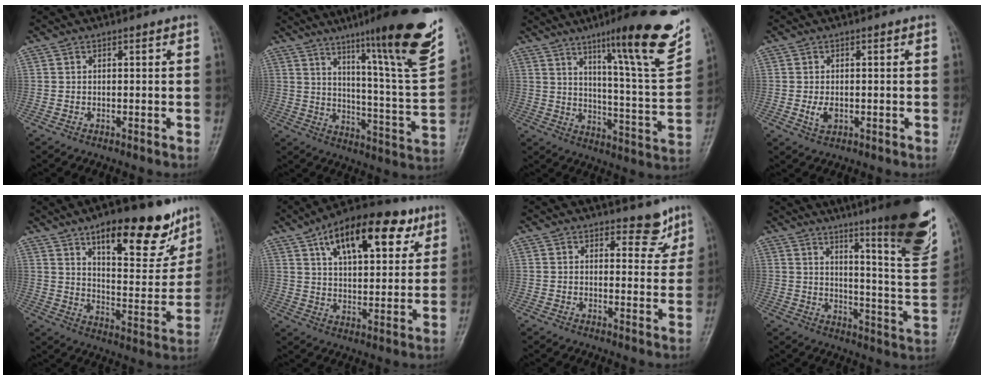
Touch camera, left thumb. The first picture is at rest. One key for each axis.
{"total": 23.7, "fx": 14.9, "fy": 1.5, "fz": 18.4, "tx": -0.240, "ty": -0.073, "tz": 0.218}
{"total": 21.5, "fx": 12.8, "fy": 2.6, "fz": 17.1, "tx": -0.212, "ty": -0.058, "tz": 0.190}
{"total": 2.6, "fx": -0.3, "fy": 1.6, "fz": 2.0, "tx": -0.039, "ty": -0.004, "tz": -0.002}
{"total": 19.1, "fx": 12.3, "fy": 7.2, "fz": 12.8, "tx": -0.134, "ty": -0.071, "tz": 0.188}
{"total": 19.1, "fx": 9.4, "fy": 8.9, "fz": 14.0, "tx": -0.181, "ty": -0.013, "tz": 0.149}
{"total": 4.6, "fx": 3.7, "fy": 2.4, "fz": 1.5, "tx": 0.010, "ty": -0.027, "tz": 0.045}
{"total": 22.7, "fx": 14.2, "fy": 2.9, "fz": 17.5, "tx": -0.216, "ty": -0.075, "tz": 0.196}